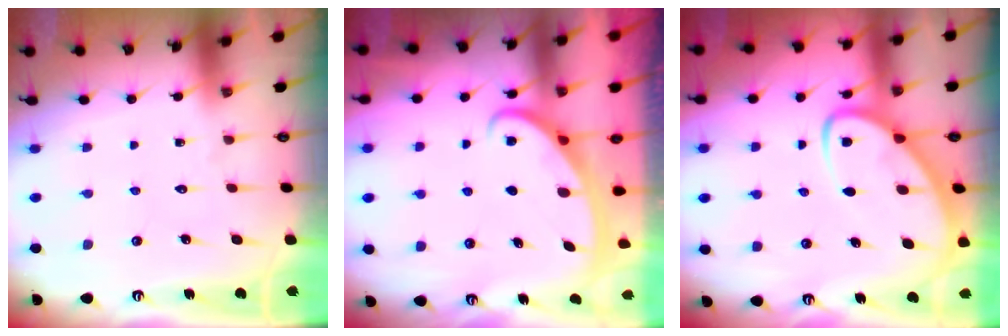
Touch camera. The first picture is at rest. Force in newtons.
{"total": 2.7, "press": 2.6, "slide": 0.4}
{"total": 6.9, "press": 6.9, "slide": 0.8}